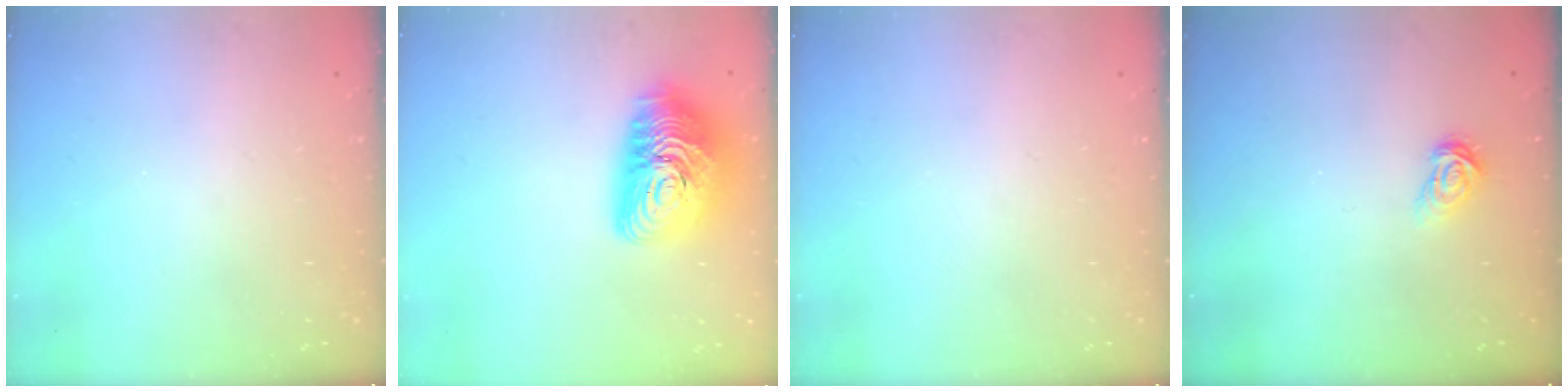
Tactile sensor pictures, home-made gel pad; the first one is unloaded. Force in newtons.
{"total": 18.5, "press": 18.5, "slide": 1.1}
{"total": 0.0}
{"total": 3.8, "press": 3.8, "slide": 0.5}